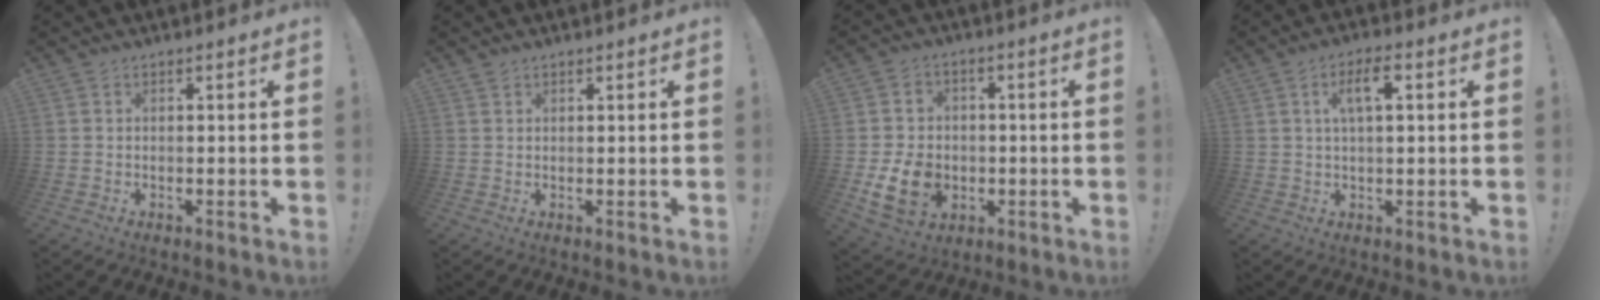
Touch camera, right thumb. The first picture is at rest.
{"total": 0.7, "force": [0.7, 0.3, 0.1], "torque": [-0.001, -0.001, 0.013]}
{"total": 12.4, "force": [-2.7, 10.0, 6.7], "torque": [-0.130, 0.014, -0.042]}
{"total": 5.9, "force": [1.7, 2.1, 5.3], "torque": [-0.091, 0.004, 0.025]}